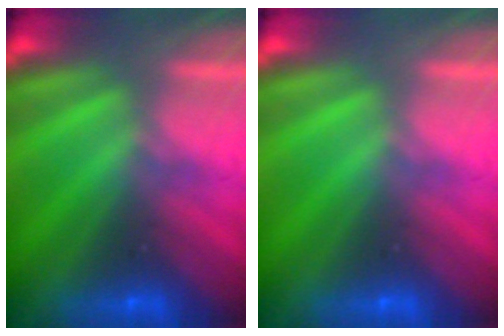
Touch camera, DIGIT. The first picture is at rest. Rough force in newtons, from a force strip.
{"total": 0.0}